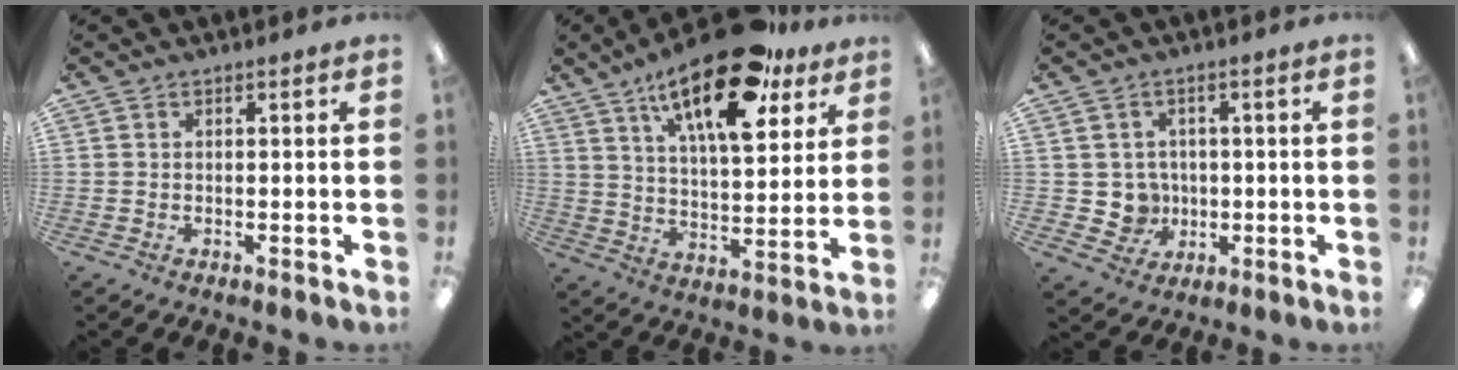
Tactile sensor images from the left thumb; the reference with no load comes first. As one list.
[{"total": 21.0, "force": [13.1, 8.0, 14.3], "torque": [-0.227, -0.065, 0.214]}, {"total": 5.3, "force": [0.1, 5.2, 1.0], "torque": [-0.016, 0.004, 0.008]}]